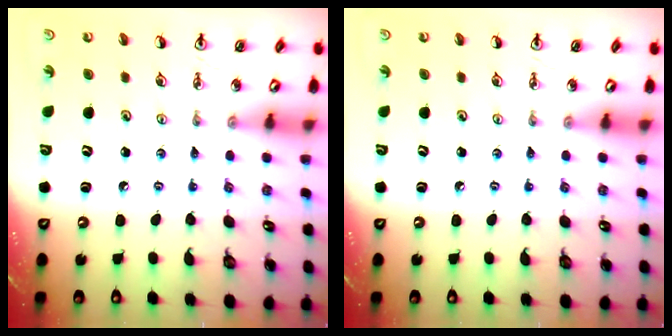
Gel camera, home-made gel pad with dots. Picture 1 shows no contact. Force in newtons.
{"total": 0.0}